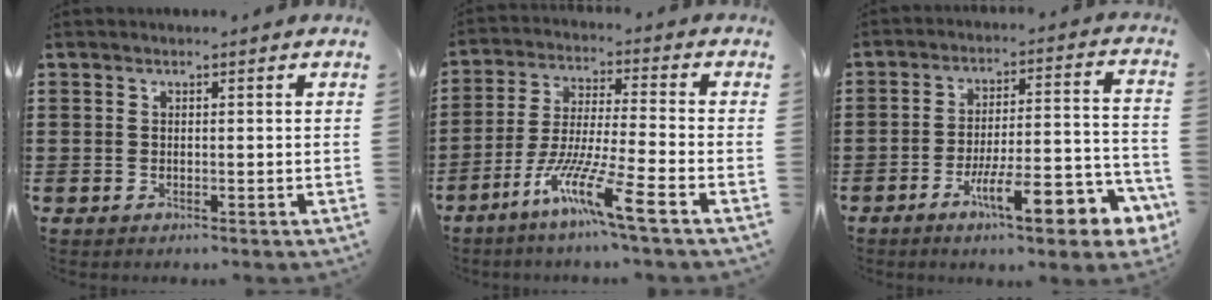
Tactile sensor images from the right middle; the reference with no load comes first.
{"total": 10.4, "force": [-6.9, 0.2, 7.8], "torque": [-0.157, -0.009, -0.135]}
{"total": 11.6, "force": [-7.1, 2.6, 8.8], "torque": [-0.123, 0.009, -0.129]}